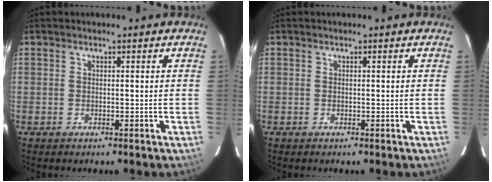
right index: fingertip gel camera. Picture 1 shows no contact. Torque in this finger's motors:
{"motor_torque": [0.02, -0.06, 0.04, 0.01]}